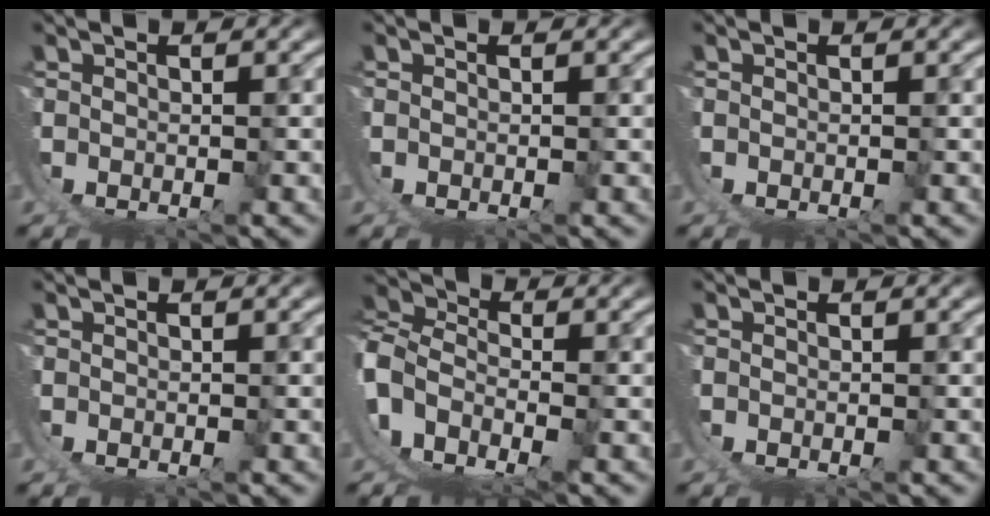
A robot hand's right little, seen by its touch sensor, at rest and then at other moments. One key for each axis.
{"total": 0.0}
{"total": 0.0}
{"total": 0.0}
{"total": 7.6, "fx": -1.6, "fy": 6.1, "fz": 4.3, "tx": -0.097, "ty": -0.019, "tz": -0.035}
{"total": 0.0}